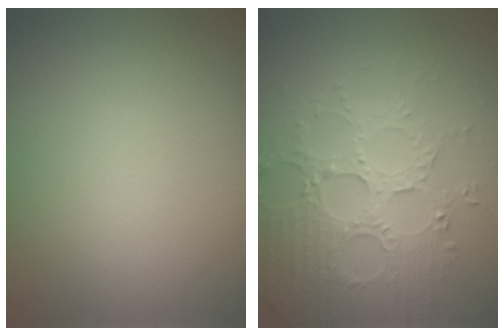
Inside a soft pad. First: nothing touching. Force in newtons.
{"total": 5.1, "press": 3.9, "slide": 3.3}